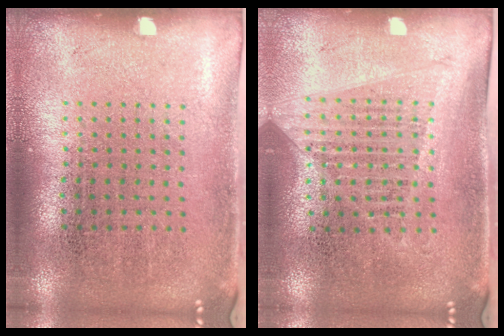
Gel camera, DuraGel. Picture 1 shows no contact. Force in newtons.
{"total": 1.2, "press": 1.1, "slide": 0.5}